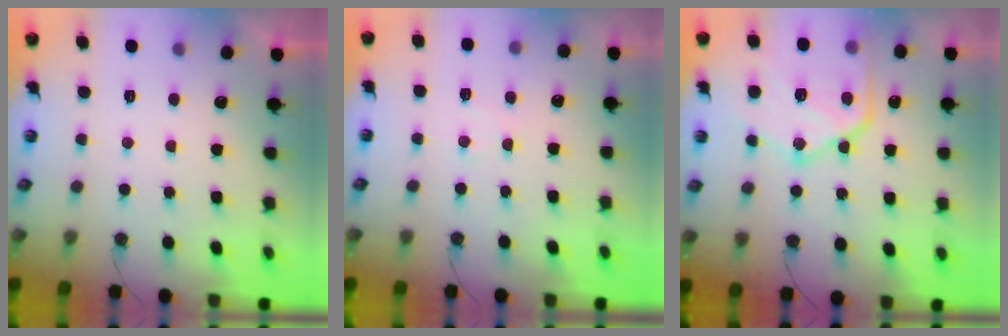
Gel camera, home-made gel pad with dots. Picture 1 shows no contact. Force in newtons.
{"total": 4.8, "press": 4.8, "slide": 0.7}
{"total": 21.2, "press": 21.1, "slide": 1.5}